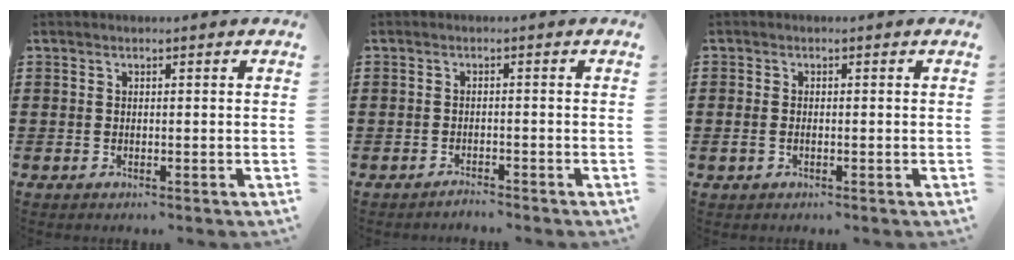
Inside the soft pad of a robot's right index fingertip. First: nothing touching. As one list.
[{"total": 1.4, "force": [-1.3, 0.0, -0.2], "torque": [0.001, 0.005, -0.029]}, {"total": 1.1, "force": [-0.4, 0.7, 0.8], "torque": [-0.025, -0.002, -0.010]}]